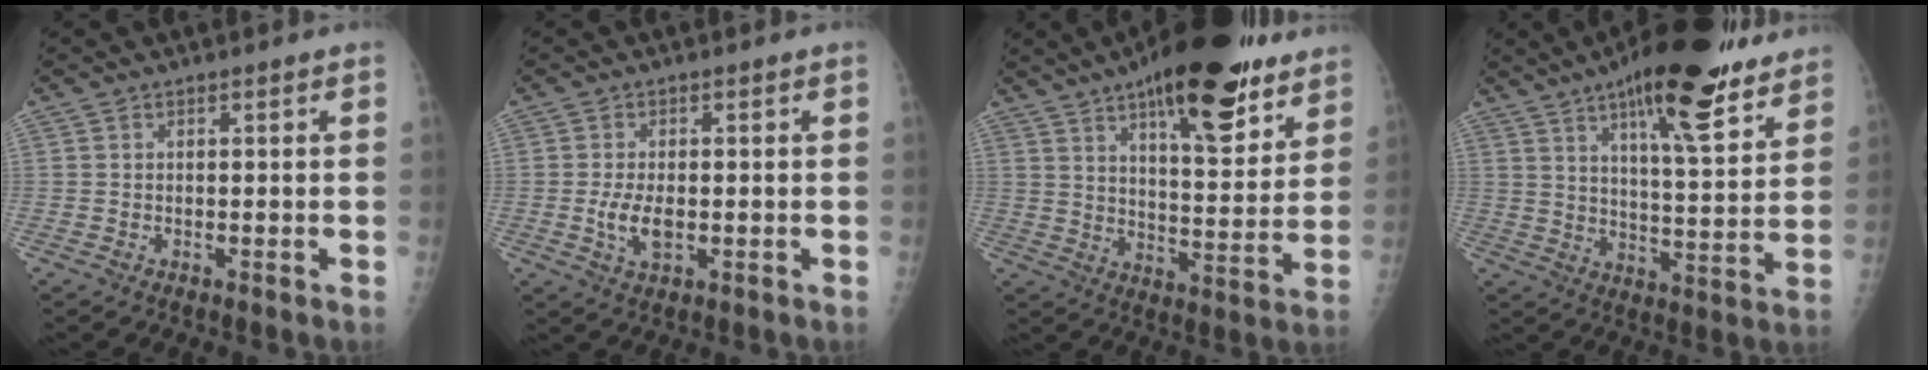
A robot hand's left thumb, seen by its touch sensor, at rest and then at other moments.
{"total": 4.7, "force": [-0.7, 2.4, 4.0], "torque": [-0.078, -0.007, -0.009]}
{"total": 22.9, "force": [14.2, 7.9, 16.1], "torque": [-0.199, -0.055, 0.212]}
{"total": 20.7, "force": [13.6, 5.6, 14.6], "torque": [-0.192, -0.059, 0.206]}